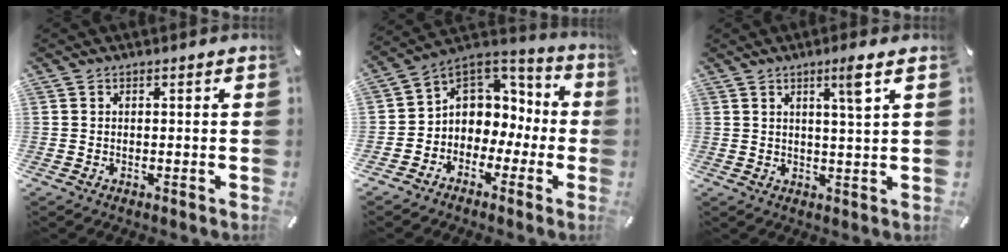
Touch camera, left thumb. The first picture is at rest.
{"total": 7.5, "force": [0.7, 7.4, 1.4], "torque": [-0.027, -0.016, 0.020]}
{"total": 5.3, "force": [2.9, -0.3, 4.5], "torque": [-0.077, -0.009, 0.042]}